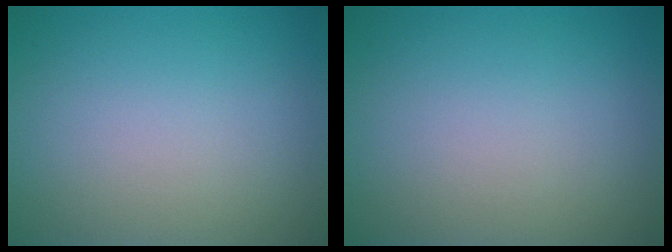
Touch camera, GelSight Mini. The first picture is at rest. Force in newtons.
{"total": 0.0}